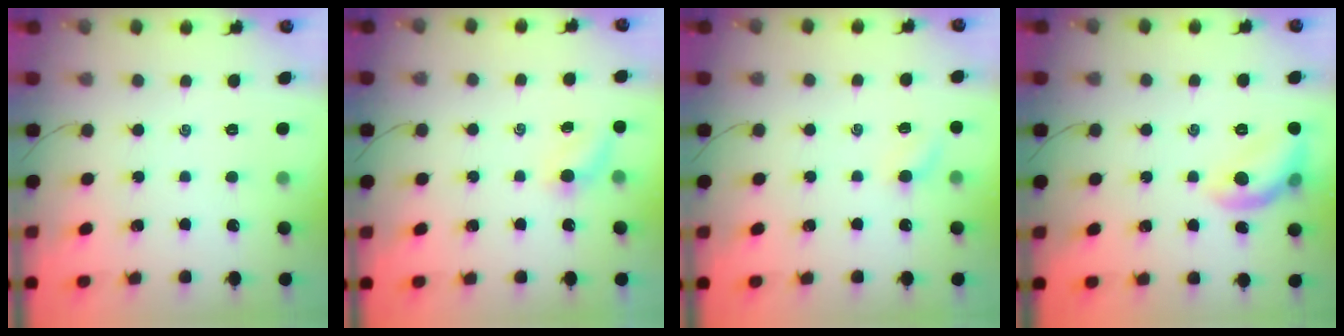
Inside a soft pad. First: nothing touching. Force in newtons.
{"total": 3.8, "press": 3.6, "slide": 1.3}
{"total": 4.2, "press": 4.0, "slide": 1.1}
{"total": 10.0, "press": 9.9, "slide": 1.0}